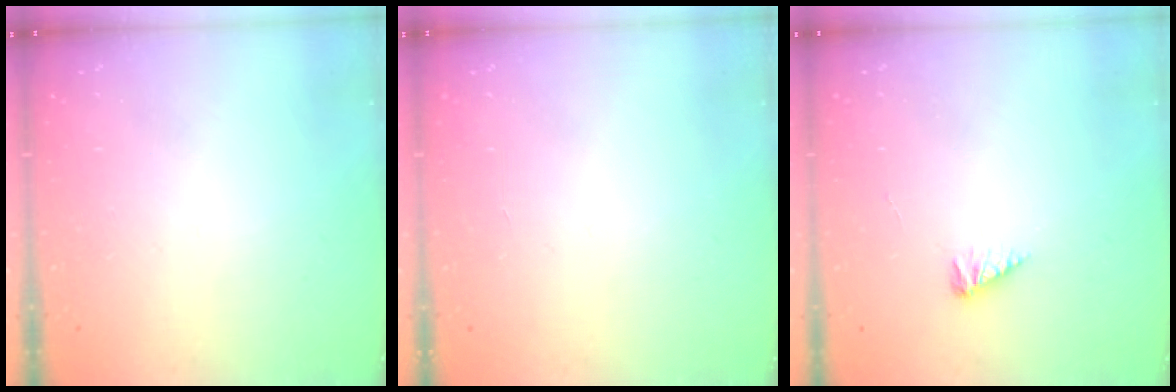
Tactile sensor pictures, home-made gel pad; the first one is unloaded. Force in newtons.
{"total": 0.0}
{"total": 3.1, "press": 3.1, "slide": 0.4}